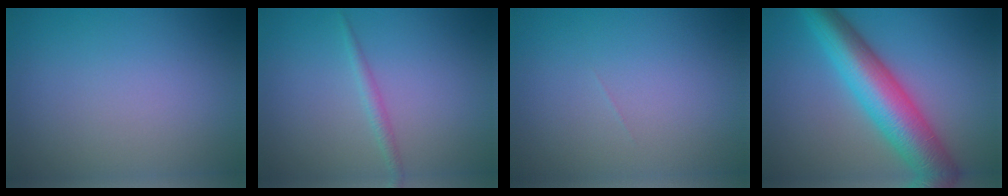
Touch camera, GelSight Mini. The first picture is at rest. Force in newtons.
{"total": 1.1, "press": 1.1, "slide": 0.0}
{"total": 0.0}
{"total": 9.0, "press": 9.0, "slide": 0.2}